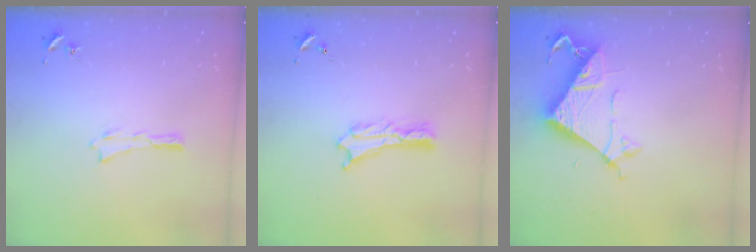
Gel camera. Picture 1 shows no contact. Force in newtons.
{"total": 1.8, "press": 1.7, "slide": 0.2}
{"total": 8.3, "press": 8.3, "slide": 0.8}